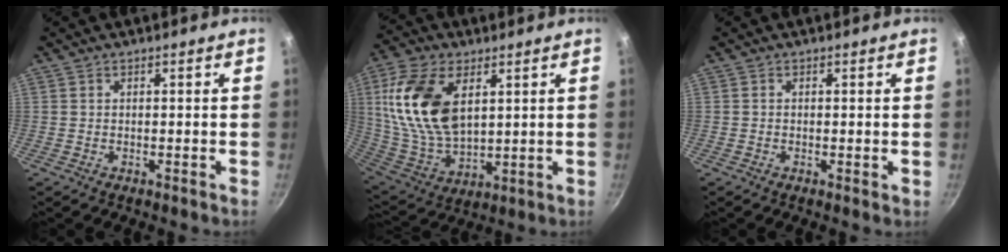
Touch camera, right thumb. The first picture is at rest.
{"total": 19.1, "force": [5.5, 11.0, 14.6], "torque": [-0.275, -0.018, 0.118]}
{"total": 0.5, "force": [-0.1, 0.2, 0.5], "torque": [-0.008, -0.001, -0.003]}